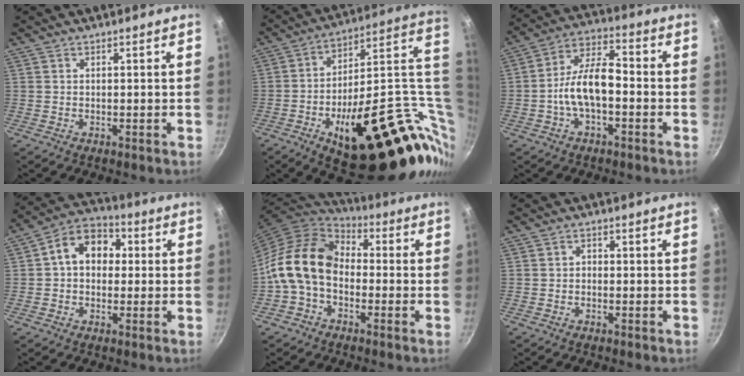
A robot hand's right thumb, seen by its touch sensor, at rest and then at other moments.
{"total": 35.2, "force": [-0.3, 16.0, 31.3], "torque": [-0.408, 0.003, 0.021]}
{"total": 10.7, "force": [-2.4, 5.2, 9.1], "torque": [-0.150, 0.046, -0.055]}
{"total": 10.8, "force": [1.3, 8.2, 6.9], "torque": [-0.068, 0.028, -0.001]}
{"total": 14.2, "force": [-2.1, 10.2, 9.6], "torque": [-0.150, 0.042, -0.061]}
{"total": 1.1, "force": [-0.4, 0.9, 0.6], "torque": [-0.008, 0.005, -0.009]}